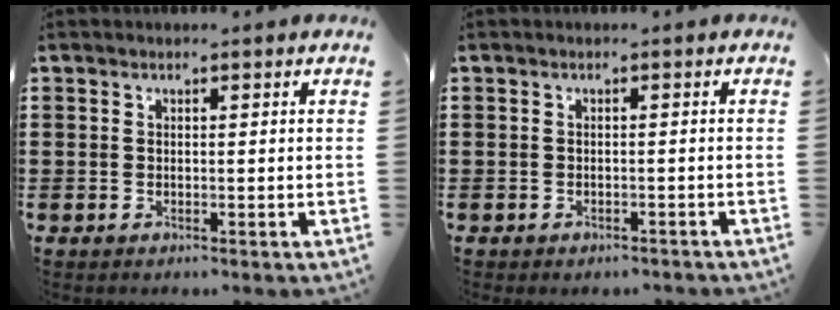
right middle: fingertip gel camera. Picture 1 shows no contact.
{"total": 0.8, "force": [-0.7, 0.2, 0.1], "torque": [-0.005, -0.001, -0.015]}